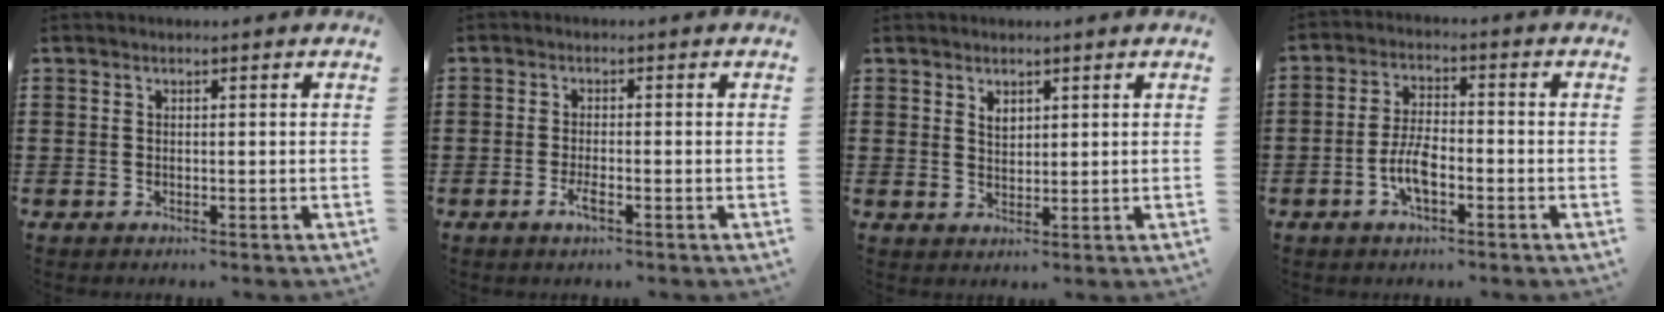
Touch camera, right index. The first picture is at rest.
{"total": 2.2, "force": [-1.2, 0.5, 1.8], "torque": [-0.038, -0.004, -0.024]}
{"total": 1.8, "force": [1.3, 0.9, 0.7], "torque": [-0.016, 0.003, 0.025]}
{"total": 5.9, "force": [-2.2, 2.4, 4.9], "torque": [-0.117, -0.001, -0.050]}